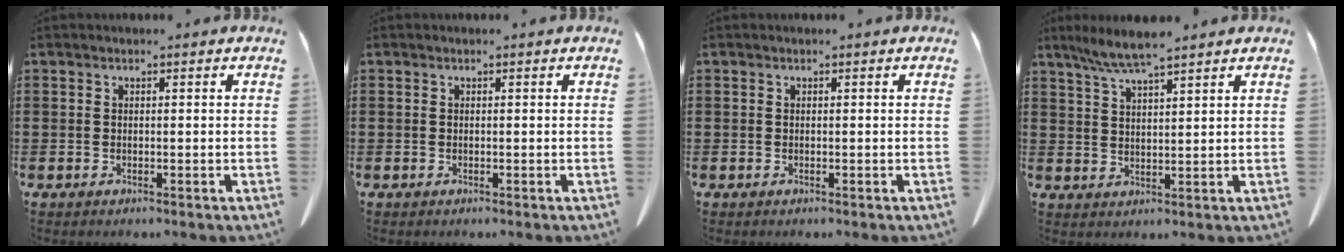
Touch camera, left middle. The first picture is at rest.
{"total": 0.0}
{"total": 0.0}
{"total": 5.4, "force": [4.2, 0.1, 3.3], "torque": [-0.076, -0.007, 0.076]}